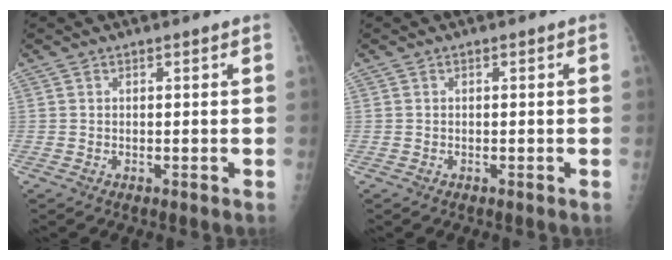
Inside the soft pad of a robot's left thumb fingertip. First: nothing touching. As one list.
[{"total": 0.0}]